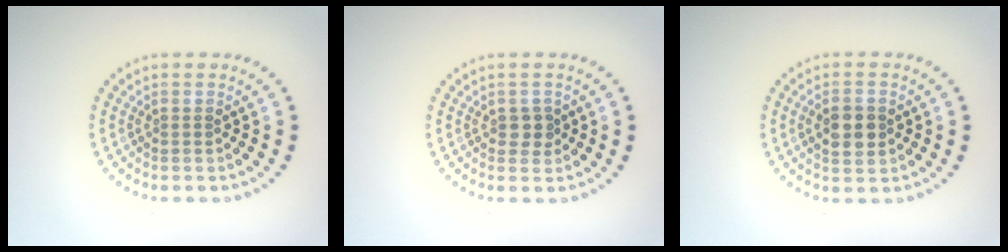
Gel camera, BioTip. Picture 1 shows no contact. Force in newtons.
{"total": 1.4, "press": 1.4, "slide": 0.3}
{"total": 3.4, "press": 3.4, "slide": 0.1}